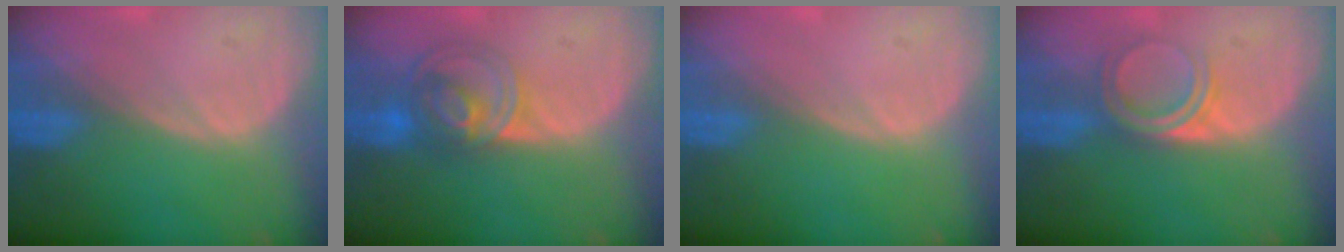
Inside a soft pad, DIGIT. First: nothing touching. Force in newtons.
{"total": 7.5, "press": 6.2, "slide": 4.1}
{"total": 0.0}
{"total": 4.8, "press": 4.1, "slide": 2.6}